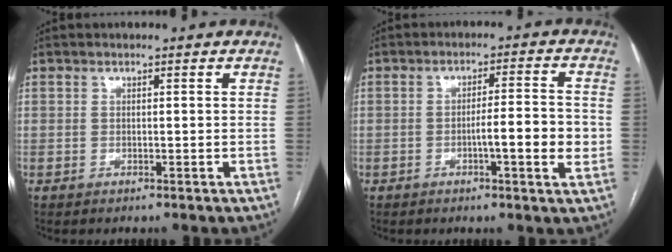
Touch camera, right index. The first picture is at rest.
{"total": 7.3, "force": [-1.7, 0.6, 7.0], "torque": [-0.102, 0.005, -0.027]}